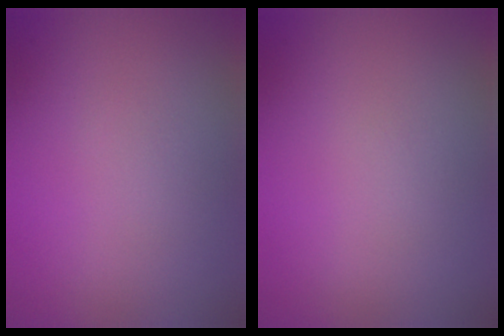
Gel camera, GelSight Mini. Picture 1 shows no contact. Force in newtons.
{"total": 0.0}